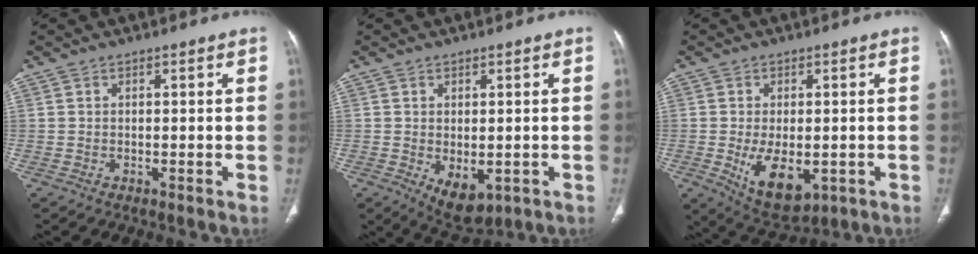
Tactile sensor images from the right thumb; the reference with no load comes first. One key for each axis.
{"total": 6.3, "fx": -1.5, "fy": 3.6, "fz": 4.9, "tx": -0.062, "ty": -0.007, "tz": -0.005}
{"total": 9.6, "fx": -2.2, "fy": 5.2, "fz": 7.7, "tx": -0.113, "ty": -0.013, "tz": -0.020}